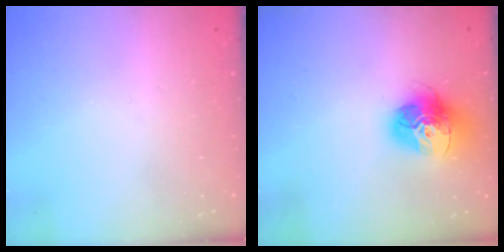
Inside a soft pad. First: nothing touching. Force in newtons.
{"total": 16.0, "press": 16.0, "slide": 1.5}